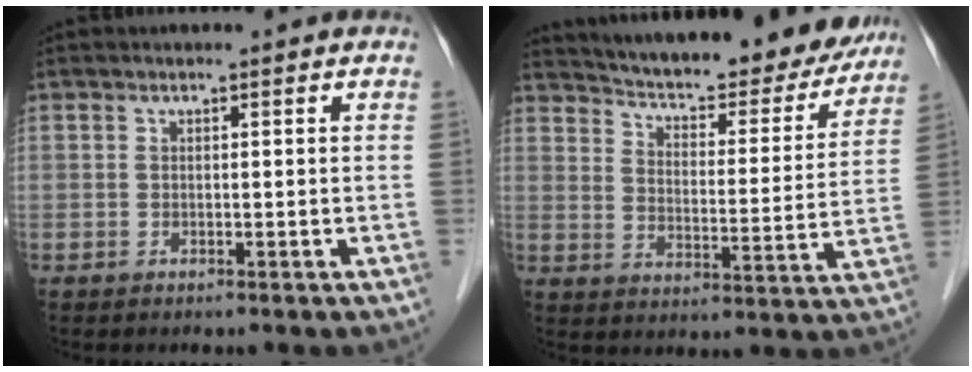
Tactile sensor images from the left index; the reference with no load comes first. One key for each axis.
{"total": 23.2, "fx": 21.2, "fy": 5.0, "fz": 8.0, "tx": -0.121, "ty": -0.028, "tz": 0.278}